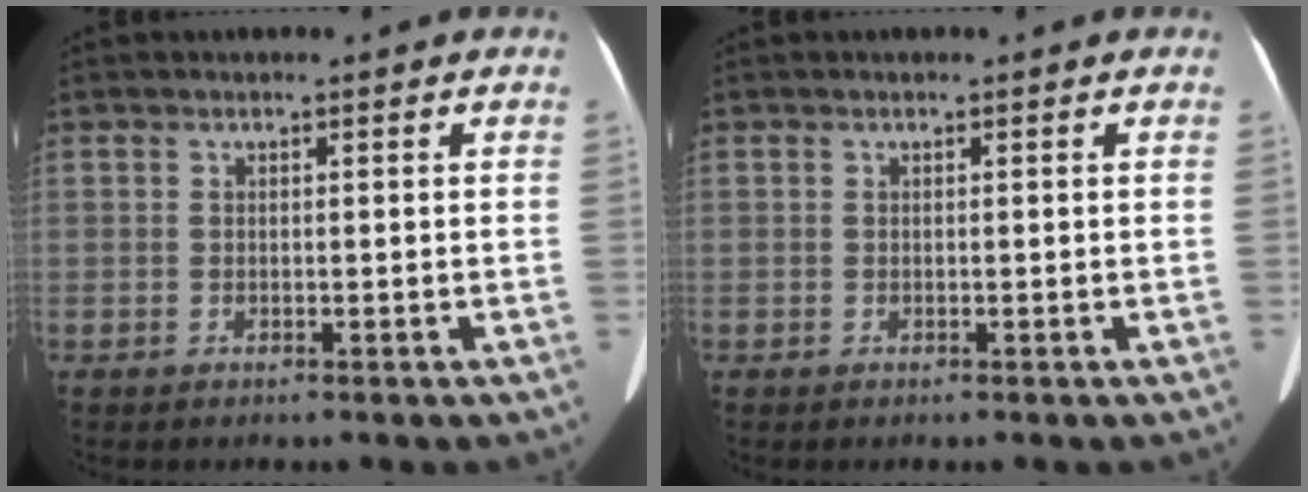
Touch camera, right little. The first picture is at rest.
{"total": 0.0}